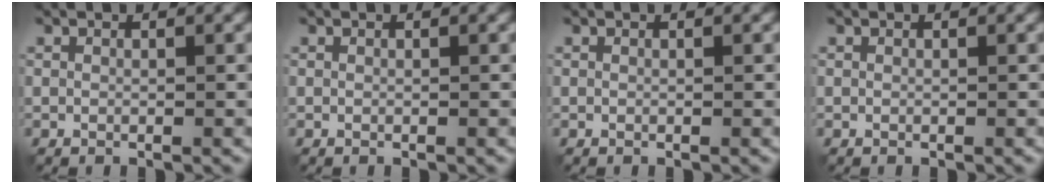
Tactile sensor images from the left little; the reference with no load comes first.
{"total": 0.0}
{"total": 0.0}
{"total": 0.0}